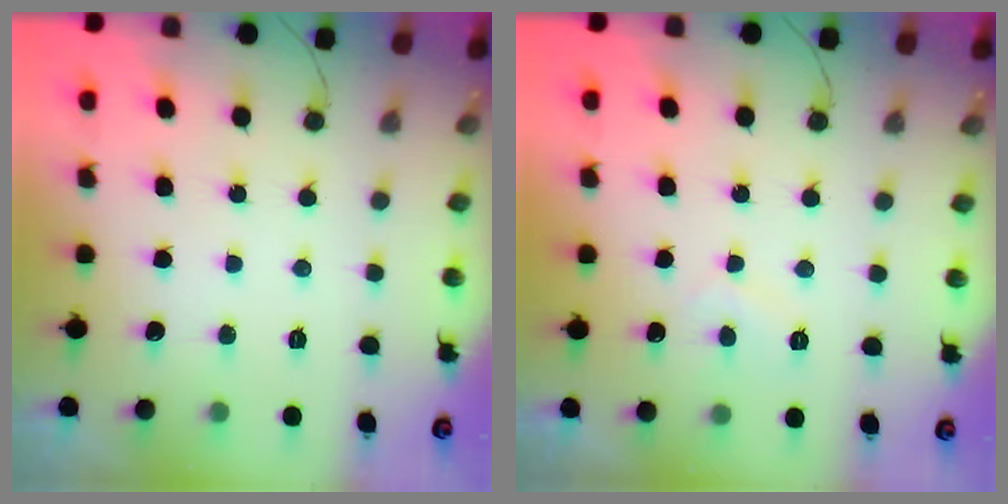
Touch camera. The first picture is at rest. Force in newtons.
{"total": 2.1, "press": 2.1, "slide": 0.3}